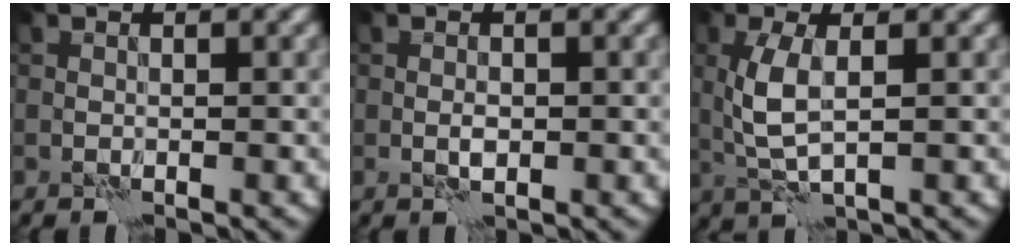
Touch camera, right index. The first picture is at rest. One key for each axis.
{"total": 0.9, "fx": -0.1, "fy": 0.3, "fz": 0.8, "tx": -0.017, "ty": 0.004, "tz": -0.004}
{"total": 4.0, "fx": 0.4, "fy": 1.4, "fz": 3.7, "tx": -0.087, "ty": 0.001, "tz": 0.010}